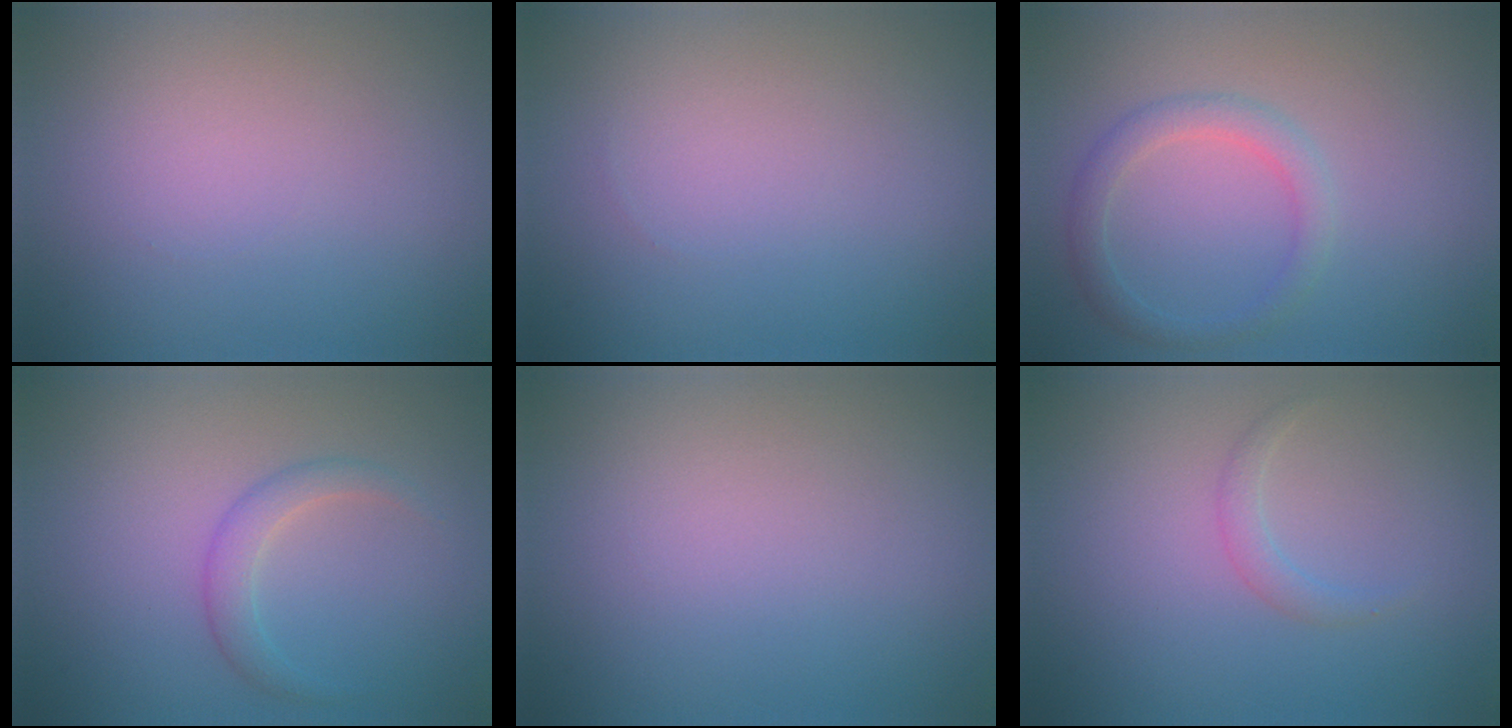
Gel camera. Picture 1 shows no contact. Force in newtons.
{"total": 0.0}
{"total": 2.2, "press": 2.2, "slide": 0.1}
{"total": 1.9, "press": 1.9, "slide": 0.0}
{"total": 0.0}
{"total": 1.1, "press": 1.1, "slide": 0.1}